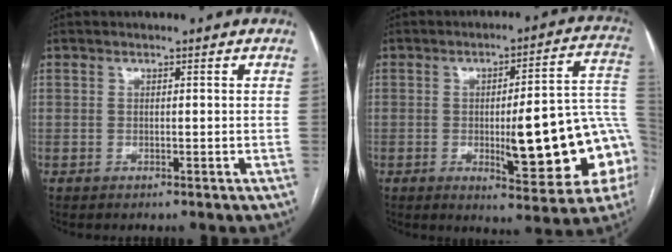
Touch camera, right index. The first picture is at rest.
{"total": 19.1, "force": [-3.5, 3.5, 18.5], "torque": [-0.165, 0.029, -0.027]}